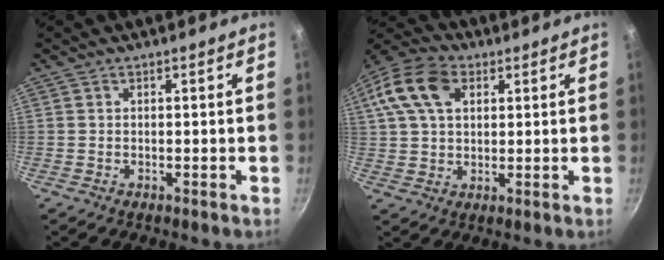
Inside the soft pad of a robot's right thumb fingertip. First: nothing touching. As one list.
[{"total": 14.8, "force": [5.0, 10.0, 9.8], "torque": [-0.188, 0.021, 0.079]}]